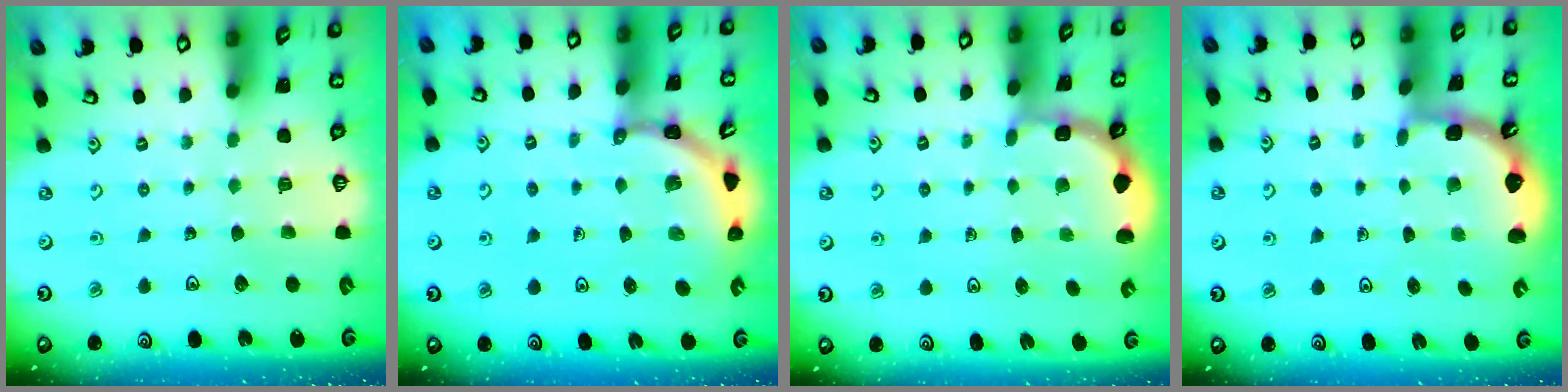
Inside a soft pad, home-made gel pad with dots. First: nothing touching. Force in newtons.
{"total": 3.4, "press": 3.4, "slide": 0.2}
{"total": 1.9, "press": 1.9, "slide": 0.3}
{"total": 2.0, "press": 2.0, "slide": 0.2}